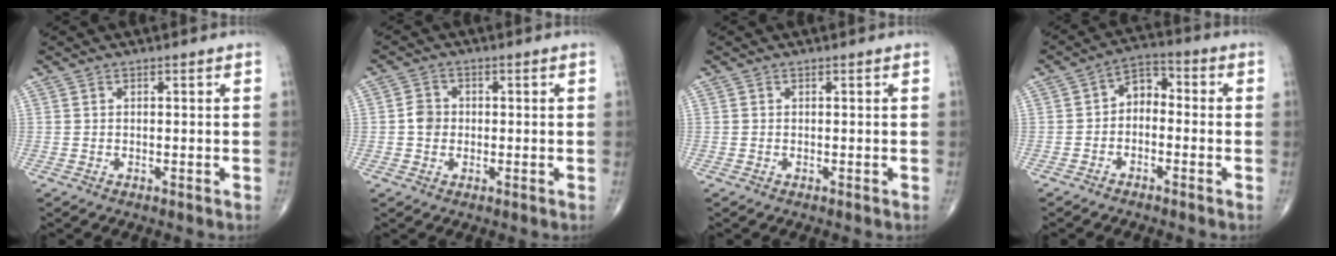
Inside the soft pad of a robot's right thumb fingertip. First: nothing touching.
{"total": 3.3, "force": [-0.2, 2.9, 1.5], "torque": [-0.015, 0.006, -0.010]}
{"total": 0.0}
{"total": 5.6, "force": [-1.0, 3.9, 3.9], "torque": [-0.043, 0.034, -0.034]}